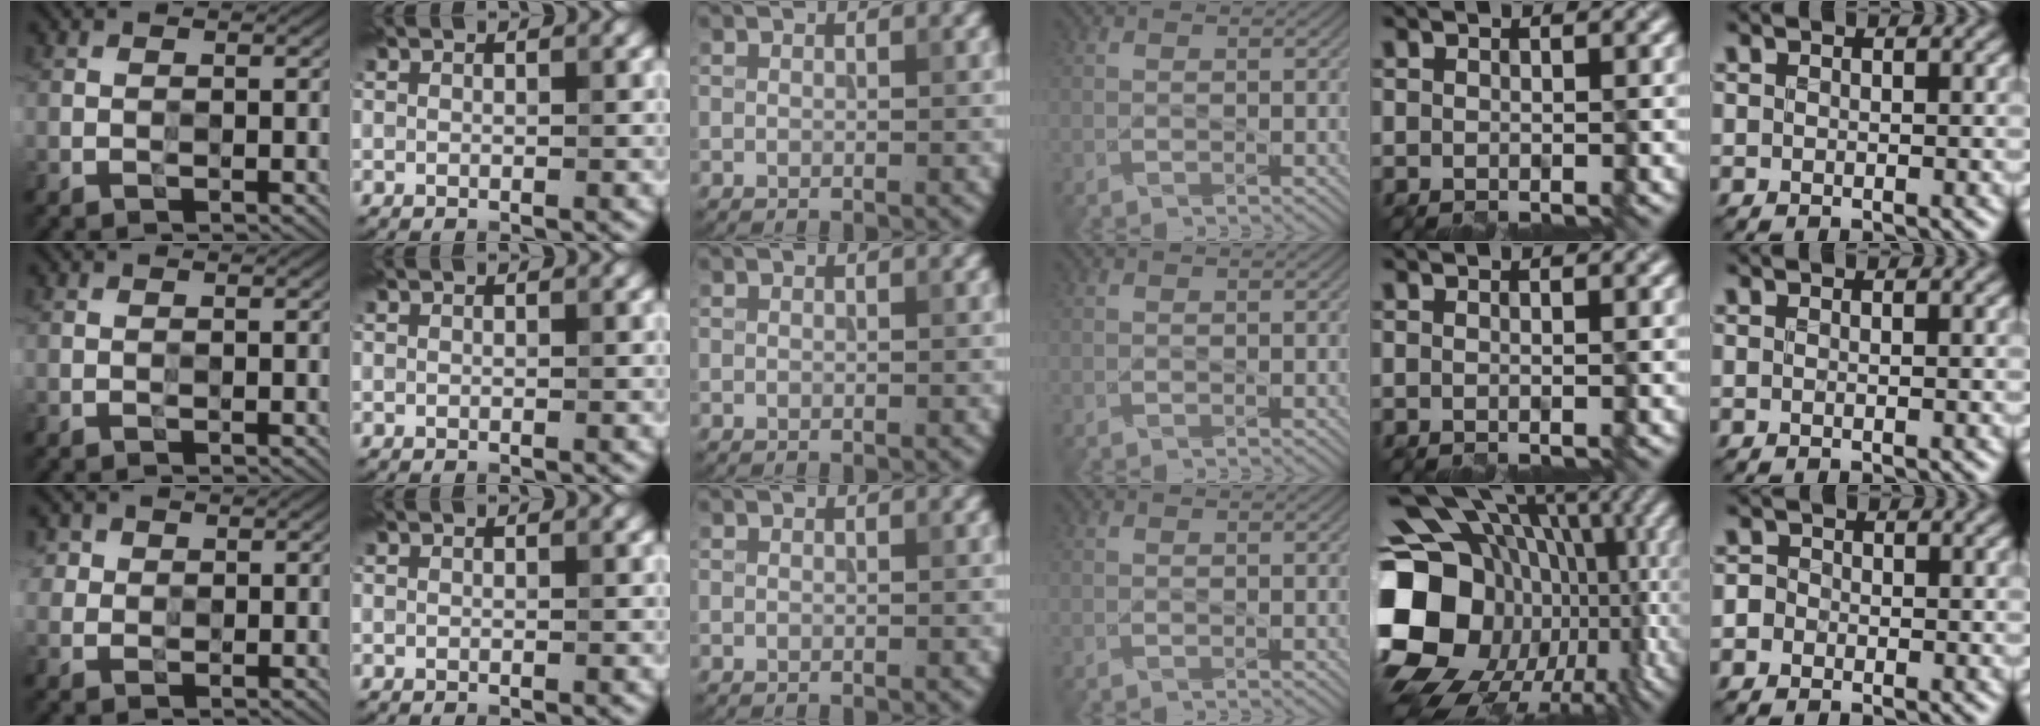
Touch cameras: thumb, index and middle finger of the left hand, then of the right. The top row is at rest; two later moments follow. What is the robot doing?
{"motion": "wipe", "object": "plastic plate"}